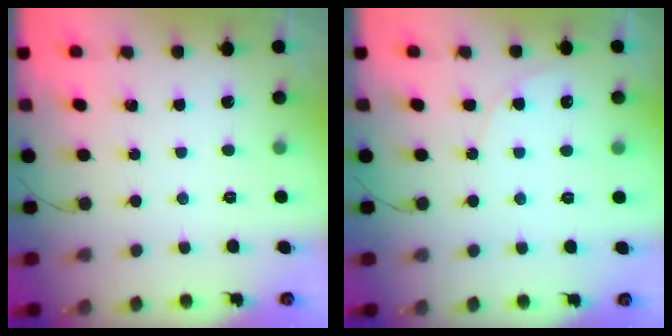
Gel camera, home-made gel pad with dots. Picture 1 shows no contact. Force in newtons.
{"total": 6.7, "press": 6.7, "slide": 0.4}